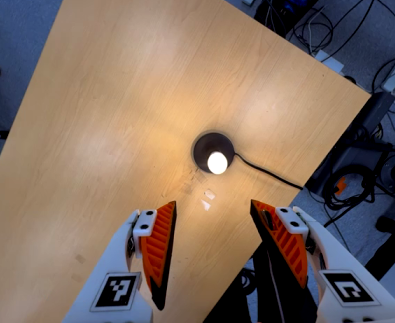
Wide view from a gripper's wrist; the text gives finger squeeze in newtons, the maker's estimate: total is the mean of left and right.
{"total": 0.0}